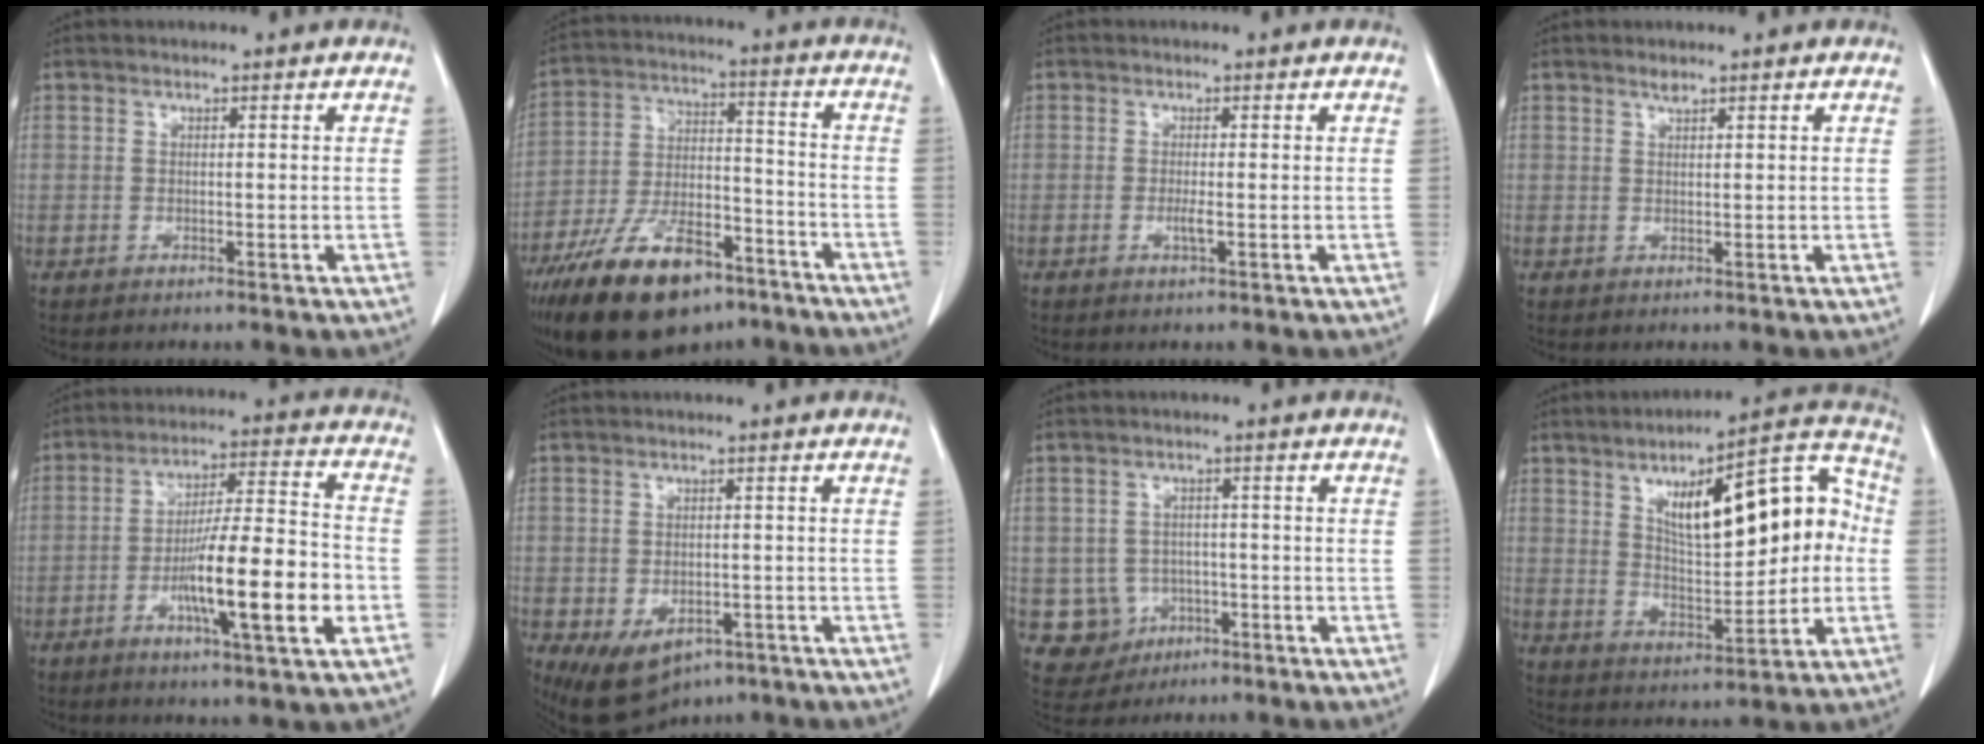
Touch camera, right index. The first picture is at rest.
{"total": 18.8, "force": [-12.9, 7.4, 11.4], "torque": [-0.227, -0.003, -0.223]}
{"total": 1.3, "force": [-0.3, 0.0, 1.3], "torque": [-0.024, -0.001, -0.003]}
{"total": 0.9, "force": [0.8, 0.1, 0.3], "torque": [-0.010, -0.001, 0.016]}
{"total": 15.6, "force": [-4.6, 1.1, 14.8], "torque": [-0.247, -0.002, -0.073]}
{"total": 8.7, "force": [-4.7, 5.6, 4.7], "torque": [-0.073, 0.000, -0.058]}
{"total": 6.0, "force": [-1.5, 5.8, 0.9], "torque": [-0.017, 0.006, -0.013]}
{"total": 18.2, "force": [3.3, 6.3, 16.8], "torque": [-0.238, 0.042, 0.056]}